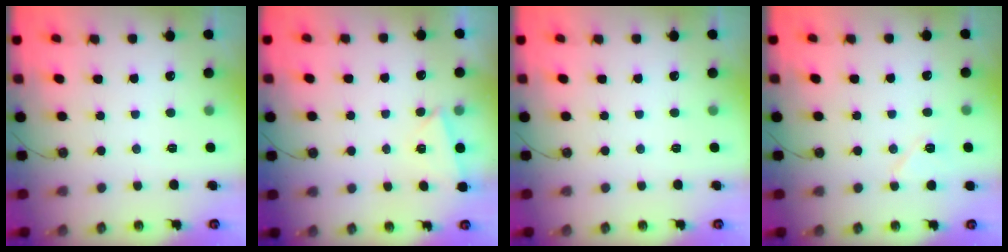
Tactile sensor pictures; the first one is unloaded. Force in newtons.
{"total": 2.8, "press": 1.7, "slide": 2.2}
{"total": 0.0}
{"total": 6.8, "press": 6.5, "slide": 1.8}